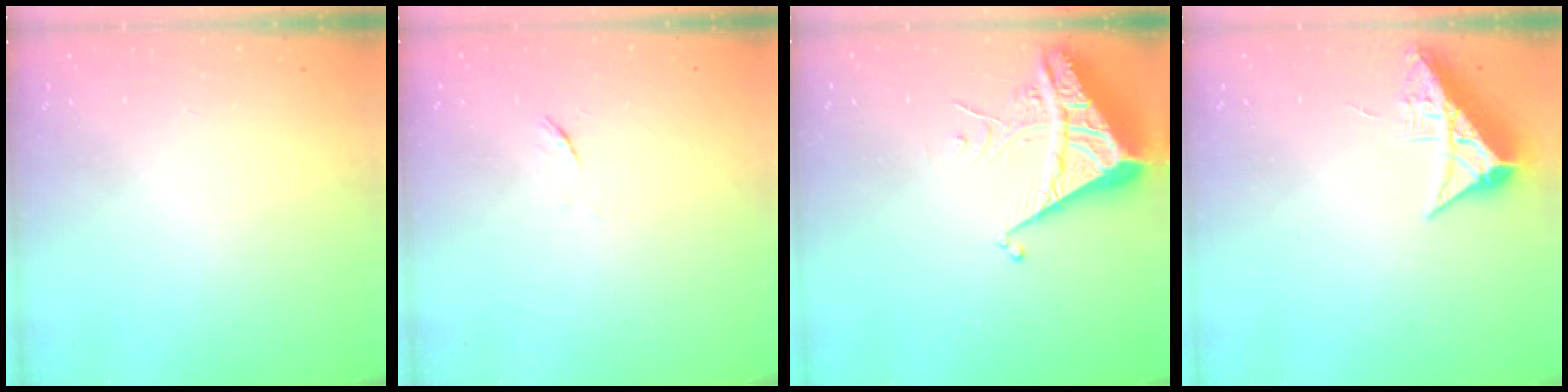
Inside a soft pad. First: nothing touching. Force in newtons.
{"total": 4.5, "press": 4.5, "slide": 0.7}
{"total": 6.6, "press": 6.6, "slide": 0.6}
{"total": 8.4, "press": 8.4, "slide": 0.5}